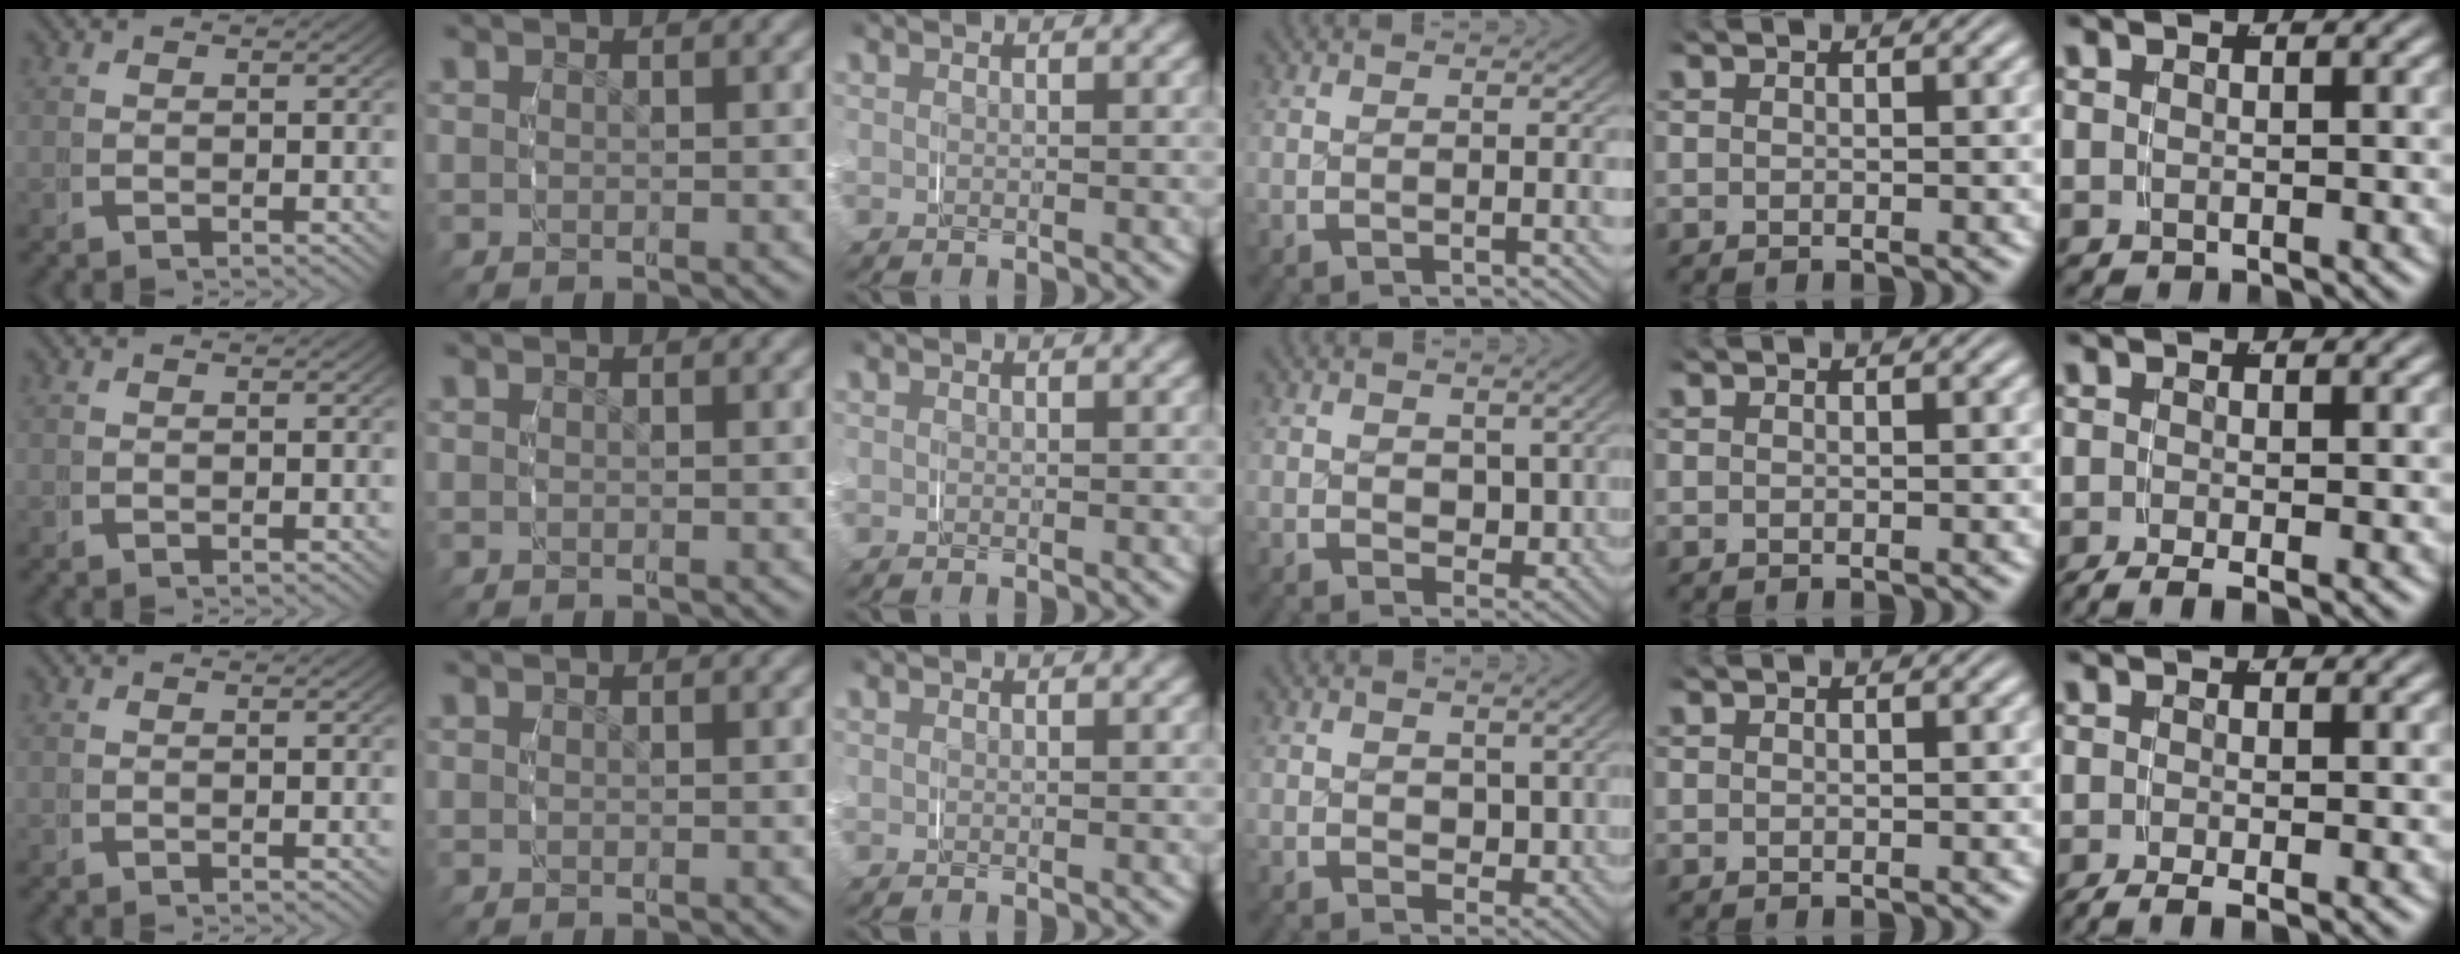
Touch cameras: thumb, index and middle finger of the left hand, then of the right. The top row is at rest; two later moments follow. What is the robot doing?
{"motion": "grasp_and_lifting", "object": "toothpaste"}